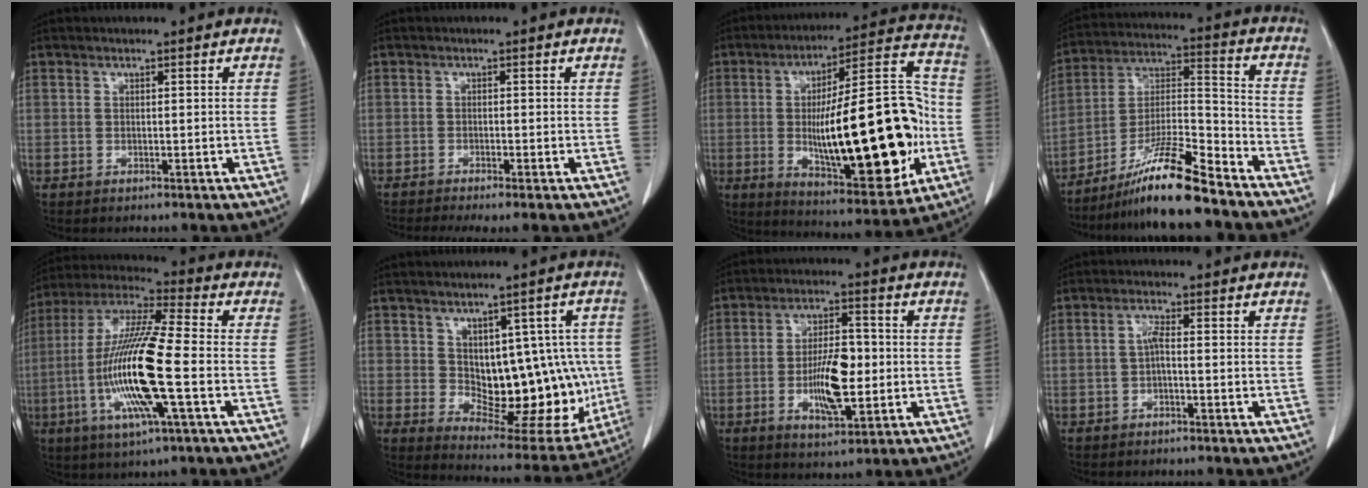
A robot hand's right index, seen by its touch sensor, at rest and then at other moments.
{"total": 4.5, "force": [-3.4, 0.3, 2.9], "torque": [-0.041, -0.010, -0.051]}
{"total": 26.6, "force": [-3.7, 6.7, 25.5], "torque": [-0.377, 0.017, -0.042]}
{"total": 13.5, "force": [-10.5, 0.3, 8.5], "torque": [-0.156, -0.003, -0.184]}
{"total": 17.0, "force": [-3.8, 1.0, 16.6], "torque": [-0.344, -0.012, -0.077]}
{"total": 15.2, "force": [0.2, 7.8, 13.0], "torque": [-0.150, 0.009, 0.030]}
{"total": 9.4, "force": [-1.5, 3.1, 8.7], "torque": [-0.163, 0.000, -0.023]}
{"total": 1.9, "force": [-0.4, 0.2, 1.8], "torque": [-0.036, 0.003, -0.008]}